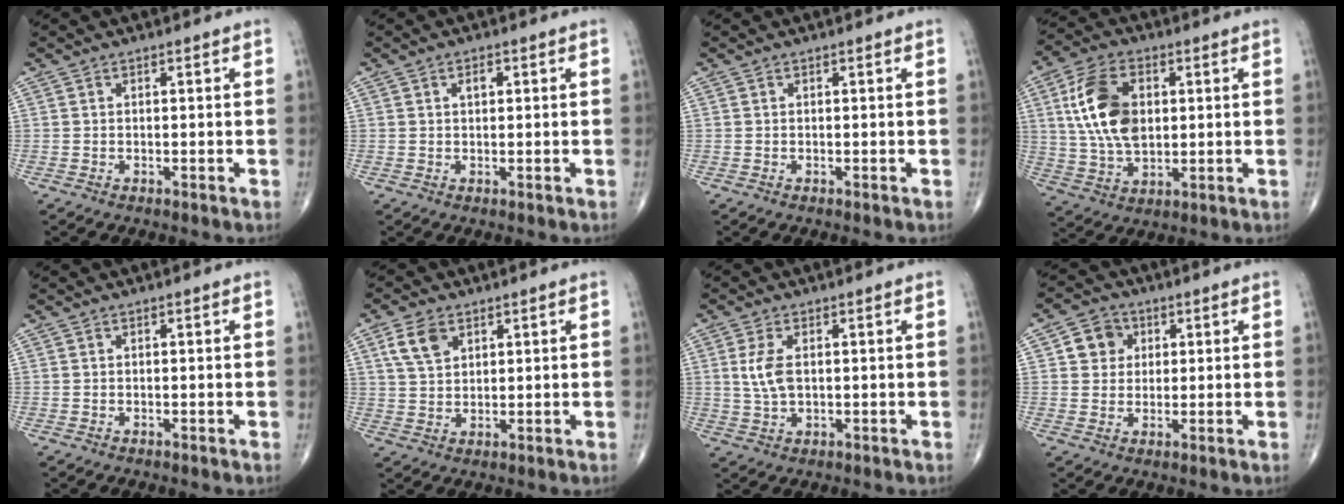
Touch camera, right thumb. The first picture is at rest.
{"total": 1.6, "force": [0.6, 0.9, 1.1], "torque": [-0.017, 0.000, 0.009]}
{"total": 0.0}
{"total": 13.6, "force": [2.7, 8.2, 10.5], "torque": [-0.194, -0.001, 0.051]}
{"total": 0.0}
{"total": 5.8, "force": [2.9, 3.6, 3.6], "torque": [-0.060, -0.007, 0.059]}
{"total": 5.0, "force": [0.9, 2.6, 4.2], "torque": [-0.093, -0.002, 0.019]}
{"total": 5.5, "force": [1.7, 4.9, 1.9], "torque": [-0.004, -0.001, 0.025]}